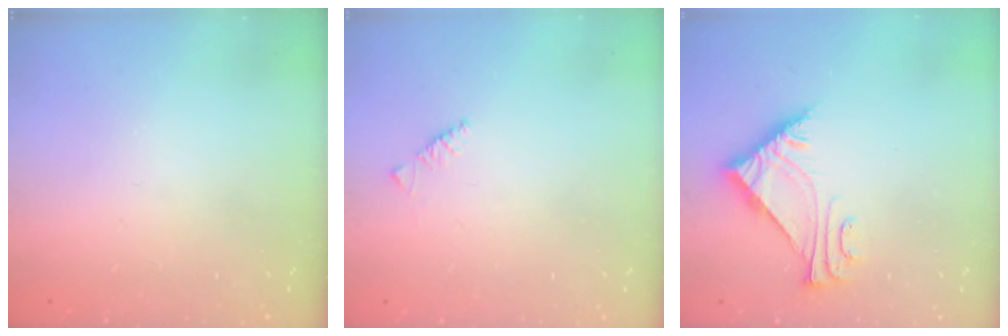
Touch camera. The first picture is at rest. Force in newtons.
{"total": 1.8, "press": 1.7, "slide": 0.6}
{"total": 7.0, "press": 7.0, "slide": 0.3}